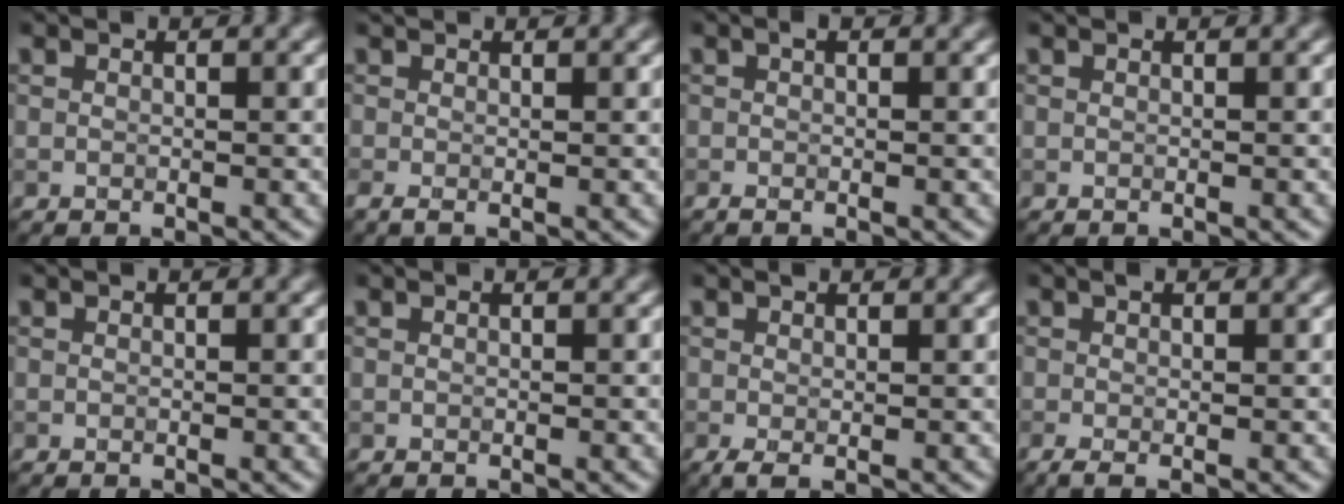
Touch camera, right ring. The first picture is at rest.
{"total": 1.0, "force": [0.0, 0.2, 0.9], "torque": [-0.021, 0.000, -0.003]}
{"total": 0.6, "force": [-0.1, 0.2, 0.6], "torque": [-0.012, 0.001, -0.003]}
{"total": 0.0}
{"total": 0.0}
{"total": 0.0}
{"total": 1.2, "force": [-0.1, 0.3, 1.2], "torque": [-0.027, -0.005, -0.002]}
{"total": 1.5, "force": [-0.2, 0.3, 1.5], "torque": [-0.028, -0.004, -0.004]}